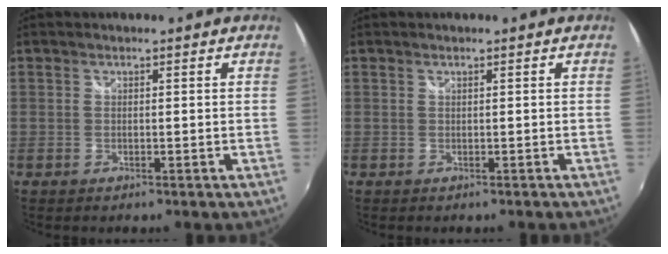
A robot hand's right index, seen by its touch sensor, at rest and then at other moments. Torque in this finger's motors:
{"motor_torque": [-0.16, -0.20, -0.01, 0.00]}